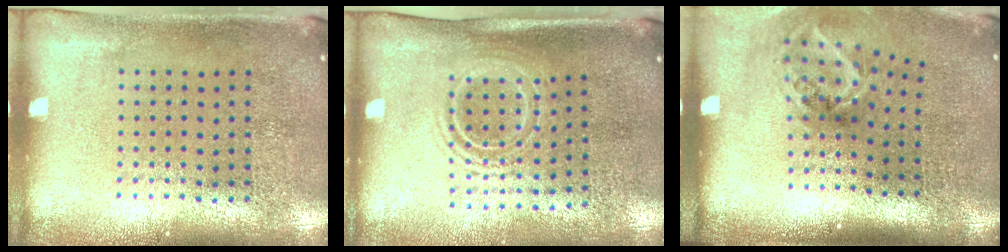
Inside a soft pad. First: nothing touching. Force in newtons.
{"total": 1.5, "press": 1.1, "slide": 1.0}
{"total": 1.9, "press": 1.2, "slide": 1.5}